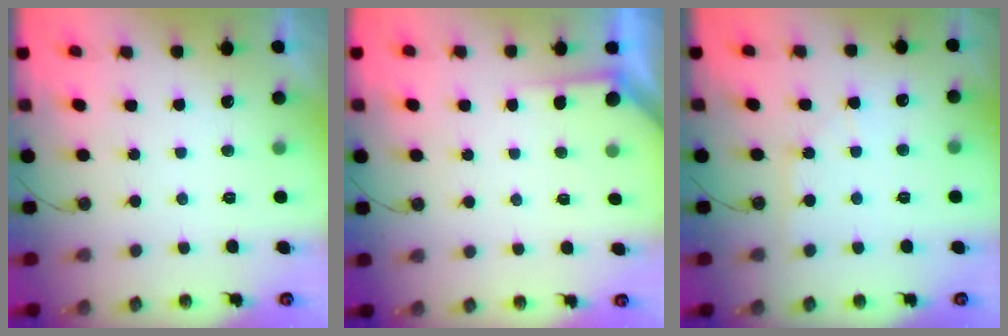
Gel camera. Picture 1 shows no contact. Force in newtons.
{"total": 2.5, "press": 2.4, "slide": 0.4}
{"total": 5.1, "press": 5.0, "slide": 0.8}